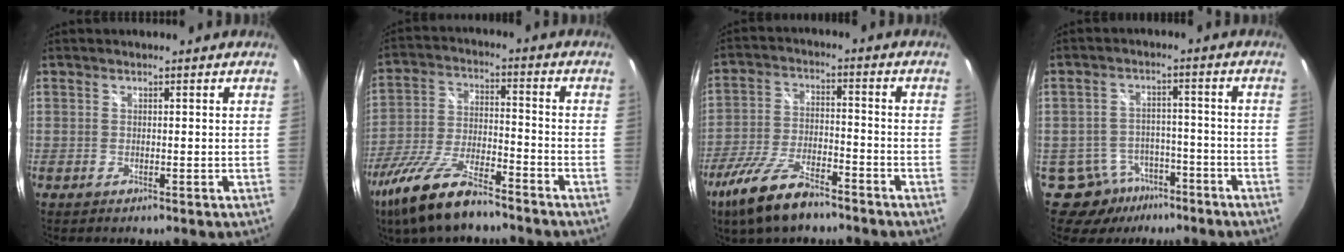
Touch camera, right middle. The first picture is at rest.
{"total": 16.0, "force": [-11.7, 4.4, 10.0], "torque": [-0.215, -0.031, -0.218]}
{"total": 13.2, "force": [-9.4, 4.3, 8.1], "torque": [-0.177, -0.024, -0.173]}
{"total": 9.5, "force": [-6.3, 6.7, 2.3], "torque": [-0.054, 0.014, -0.079]}